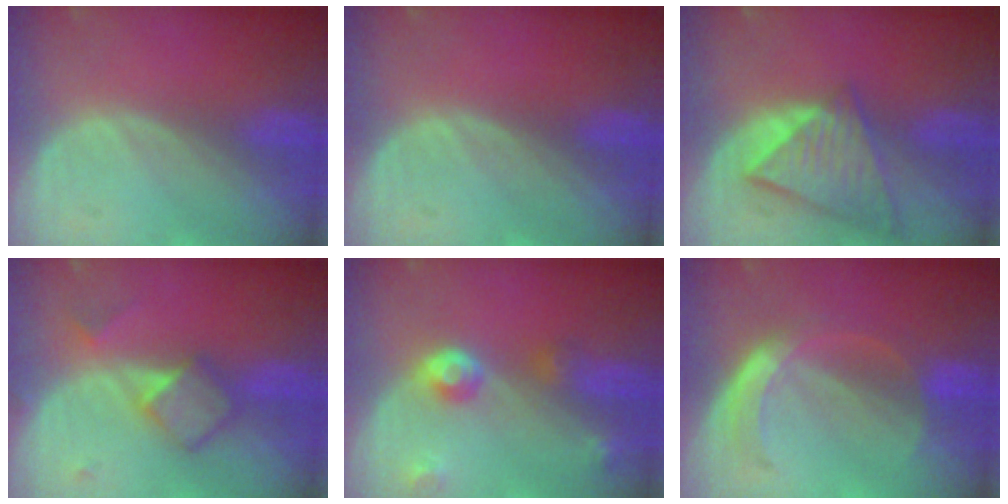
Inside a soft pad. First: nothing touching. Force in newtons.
{"total": 0.0}
{"total": 8.6, "press": 7.5, "slide": 4.3}
{"total": 4.8, "press": 4.6, "slide": 1.4}
{"total": 4.8, "press": 4.4, "slide": 2.0}
{"total": 6.0, "press": 5.2, "slide": 3.1}